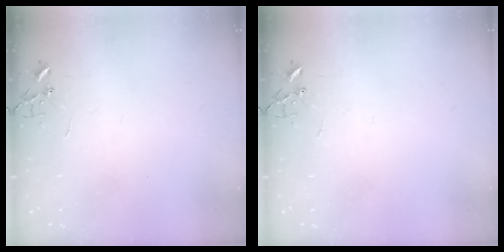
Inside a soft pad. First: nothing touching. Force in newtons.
{"total": 0.0}